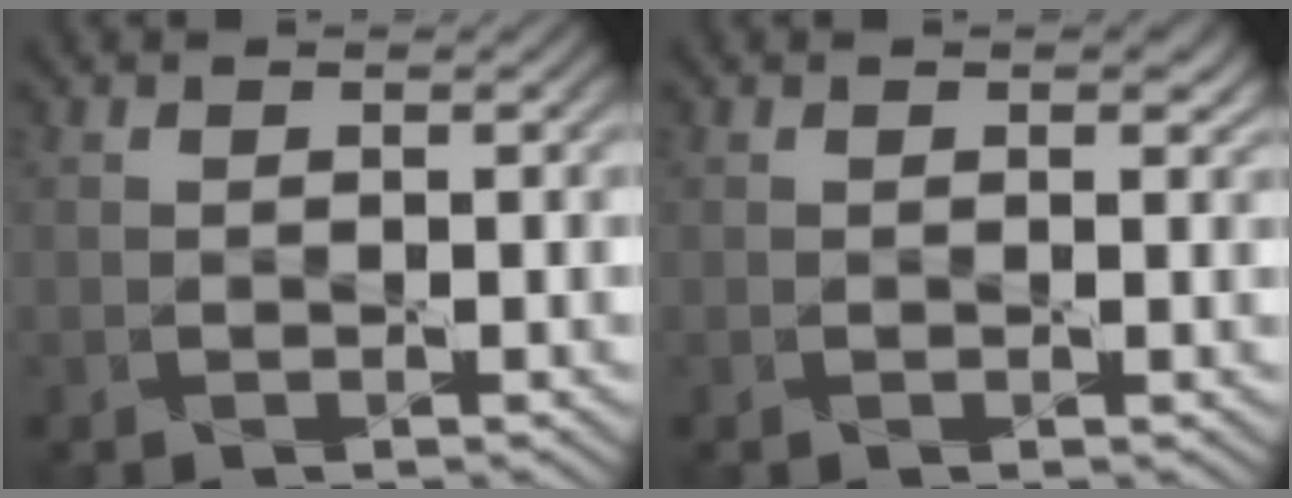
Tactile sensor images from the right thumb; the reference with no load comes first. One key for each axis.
{"total": 0.9, "fx": 0.5, "fy": 0.4, "fz": 0.6, "tx": -0.005, "ty": -0.005, "tz": 0.010}